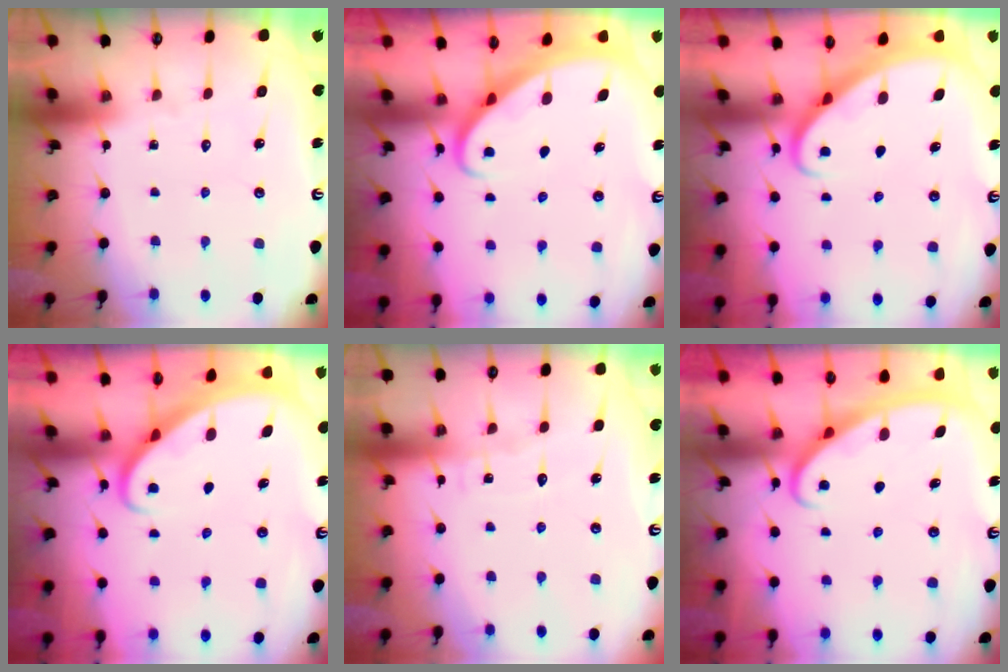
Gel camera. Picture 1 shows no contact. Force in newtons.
{"total": 2.8, "press": 2.8, "slide": 0.2}
{"total": 2.7, "press": 2.7, "slide": 0.2}
{"total": 2.5, "press": 2.5, "slide": 0.3}
{"total": 3.9, "press": 3.9, "slide": 0.4}
{"total": 2.8, "press": 2.8, "slide": 0.4}